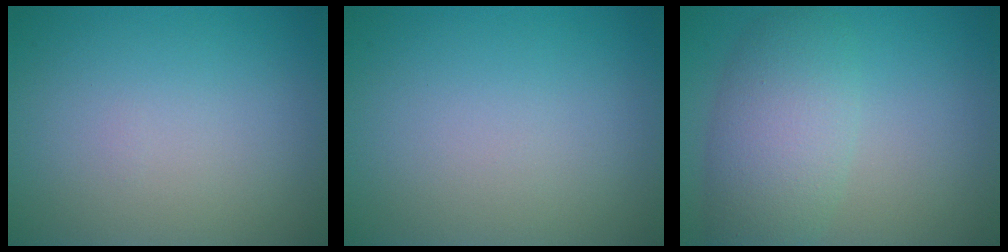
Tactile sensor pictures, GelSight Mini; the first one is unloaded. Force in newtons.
{"total": 0.0}
{"total": 5.4, "press": 5.4, "slide": 0.3}